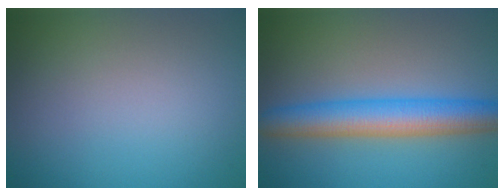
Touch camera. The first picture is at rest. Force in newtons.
{"total": 6.1, "press": 6.1, "slide": 0.1}